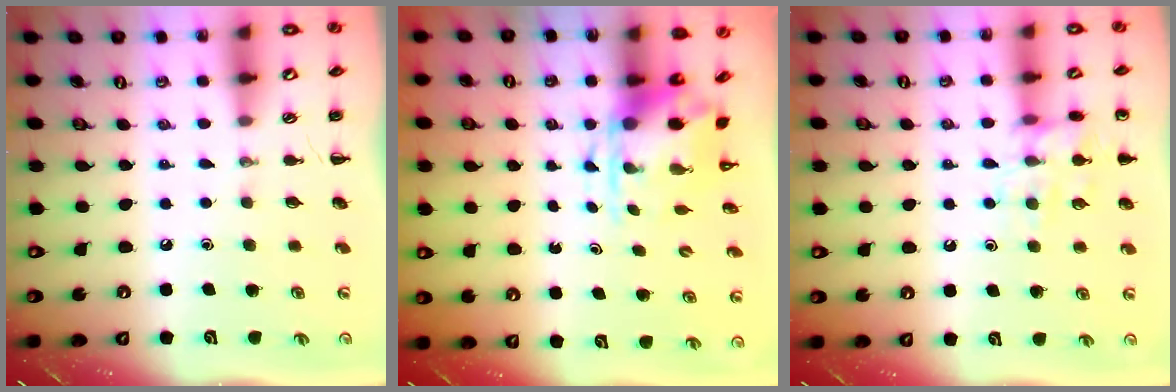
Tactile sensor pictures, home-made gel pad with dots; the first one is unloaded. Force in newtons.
{"total": 3.7, "press": 3.6, "slide": 0.9}
{"total": 12.6, "press": 12.5, "slide": 1.0}